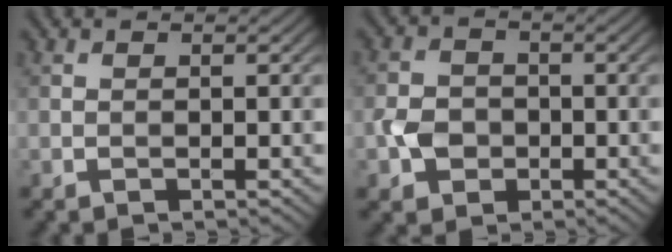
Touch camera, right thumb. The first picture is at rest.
{"total": 3.7, "force": [-1.2, 3.1, 1.6], "torque": [-0.035, -0.002, -0.028]}